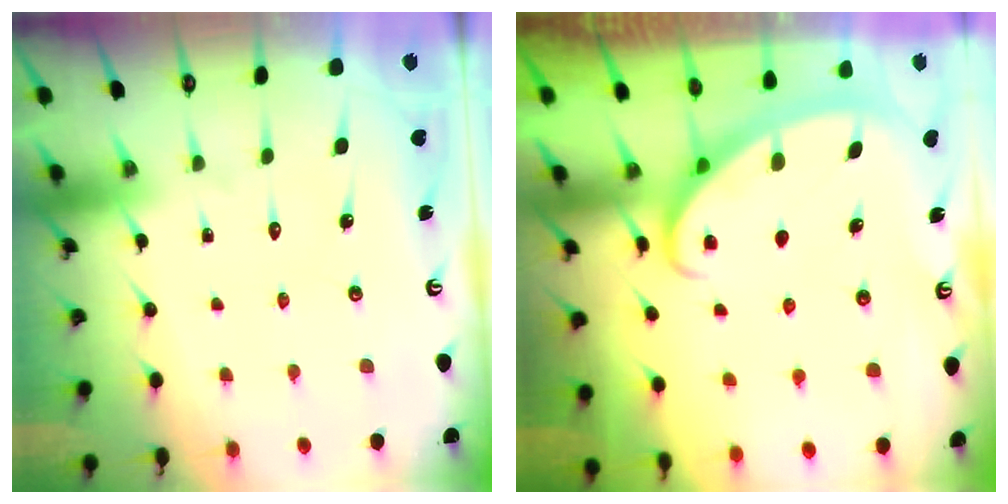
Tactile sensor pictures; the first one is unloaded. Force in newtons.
{"total": 2.9, "press": 2.9, "slide": 0.3}